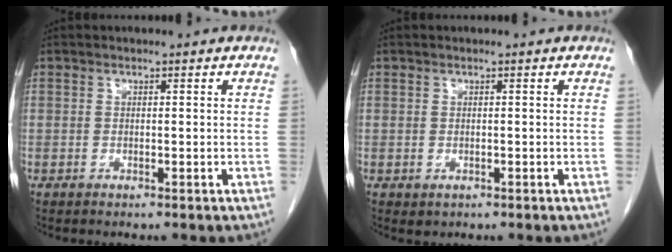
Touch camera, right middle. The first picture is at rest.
{"total": 0.7, "force": [-0.2, 0.6, 0.3], "torque": [-0.006, 0.001, 0.002]}